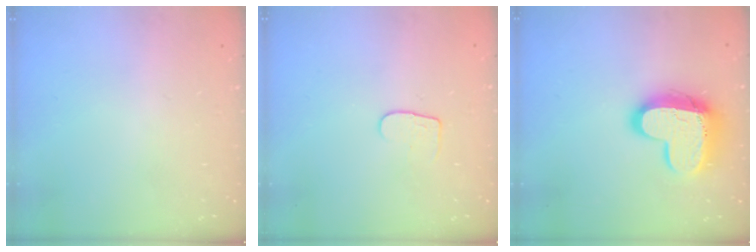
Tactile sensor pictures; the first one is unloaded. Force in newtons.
{"total": 4.3, "press": 4.3, "slide": 0.5}
{"total": 15.1, "press": 15.0, "slide": 1.2}